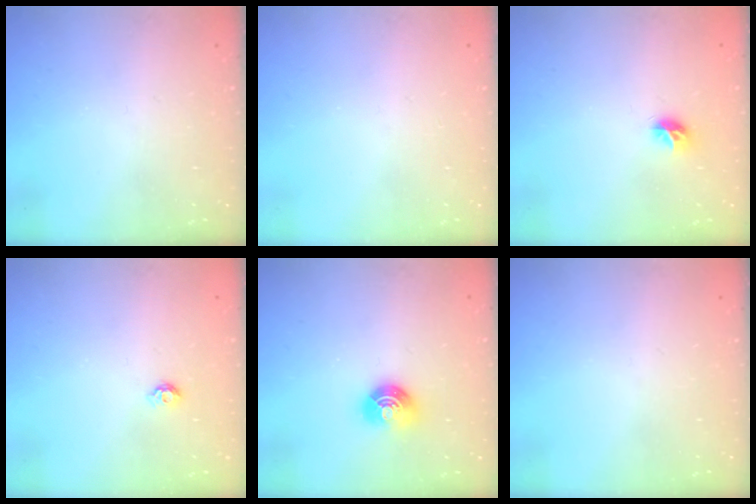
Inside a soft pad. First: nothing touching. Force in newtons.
{"total": 0.0}
{"total": 5.8, "press": 5.8, "slide": 0.5}
{"total": 3.9, "press": 3.9, "slide": 0.5}
{"total": 8.1, "press": 8.0, "slide": 1.1}
{"total": 0.0}